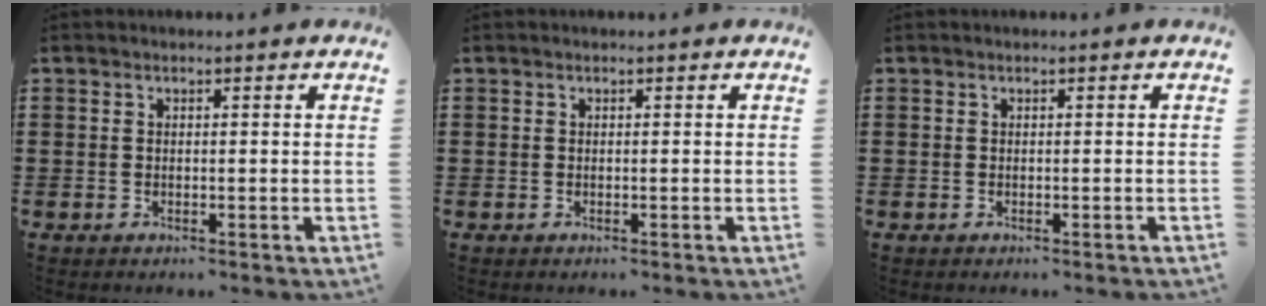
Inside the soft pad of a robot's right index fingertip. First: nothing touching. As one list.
[{"total": 0.0}, {"total": 0.0}]